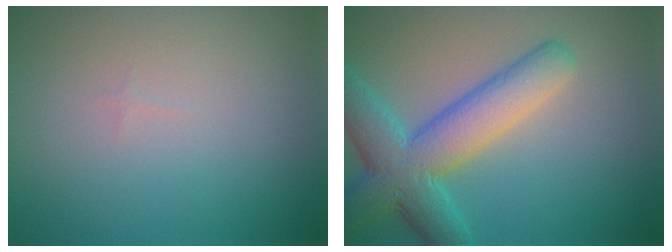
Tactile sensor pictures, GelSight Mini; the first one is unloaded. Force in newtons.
{"total": 7.3, "press": 7.3, "slide": 0.3}